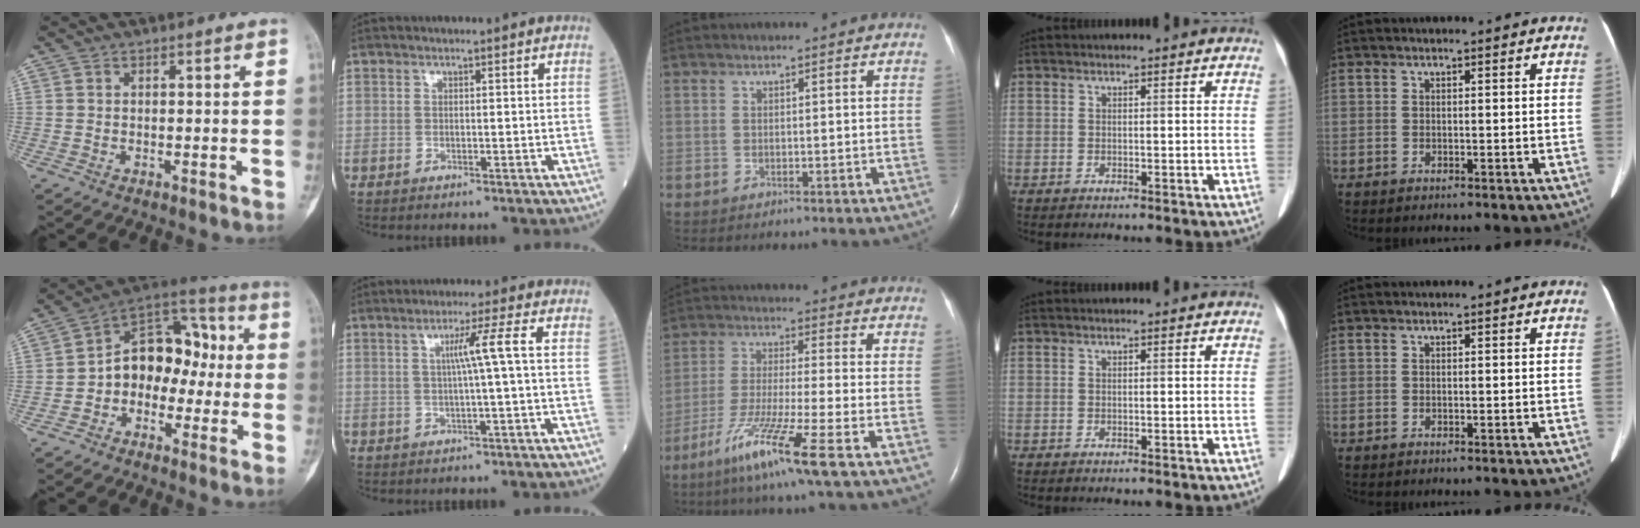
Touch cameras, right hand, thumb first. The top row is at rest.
{"thumb": {"total": 13.6, "force": [-1.4, 9.8, 9.3], "torque": [-0.097, 0.052, -0.040]}, "index": {"total": 4.3, "force": [0.3, -1.3, 4.1], "torque": [-0.074, 0.006, 0.007]}, "middle": {"total": 12.1, "force": [-6.6, -1.2, 10.0], "torque": [-0.198, -0.038, -0.124]}}